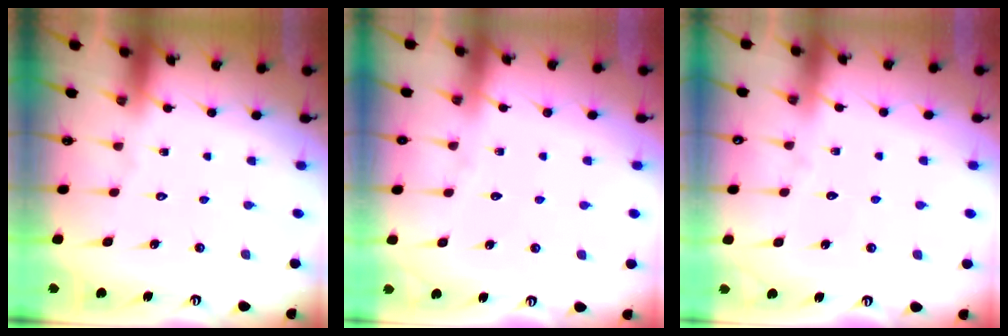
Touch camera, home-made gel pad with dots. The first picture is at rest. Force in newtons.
{"total": 2.8, "press": 2.7, "slide": 0.4}
{"total": 3.4, "press": 3.4, "slide": 0.4}